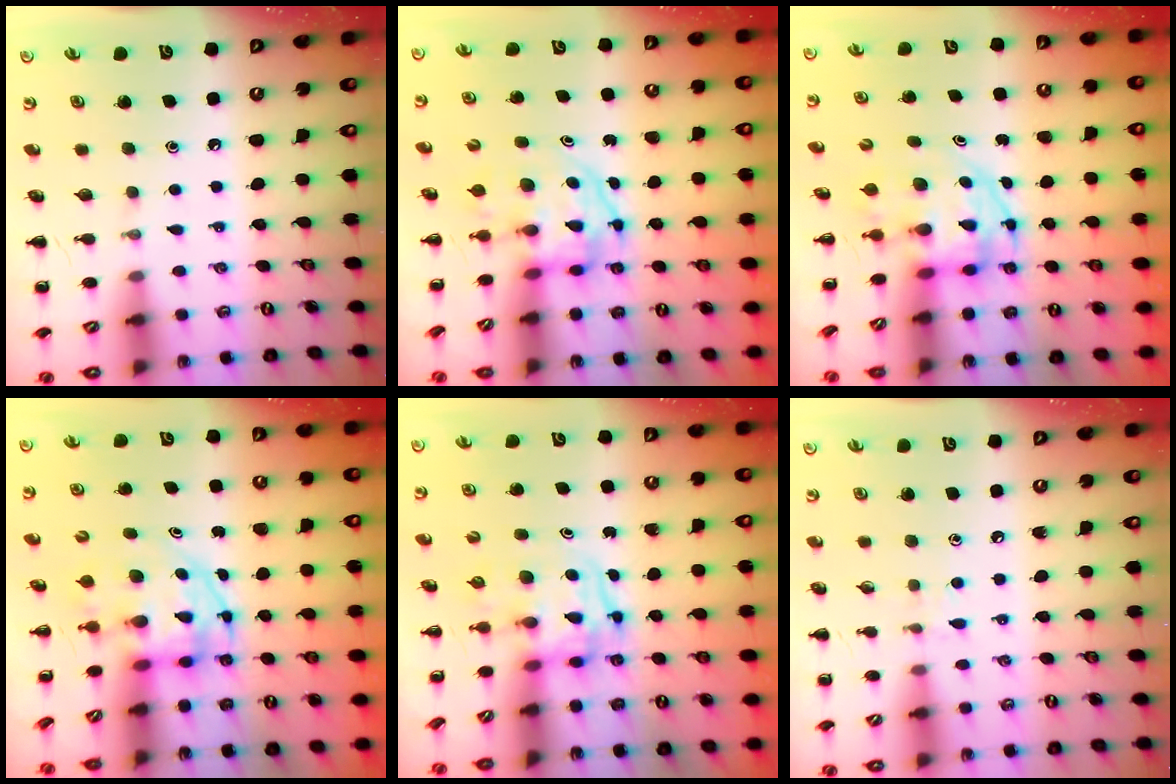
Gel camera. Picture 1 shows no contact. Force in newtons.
{"total": 3.5, "press": 3.5, "slide": 0.5}
{"total": 3.7, "press": 3.7, "slide": 0.7}
{"total": 3.8, "press": 3.7, "slide": 0.7}
{"total": 3.2, "press": 3.2, "slide": 0.6}
{"total": 5.3, "press": 4.8, "slide": 2.1}